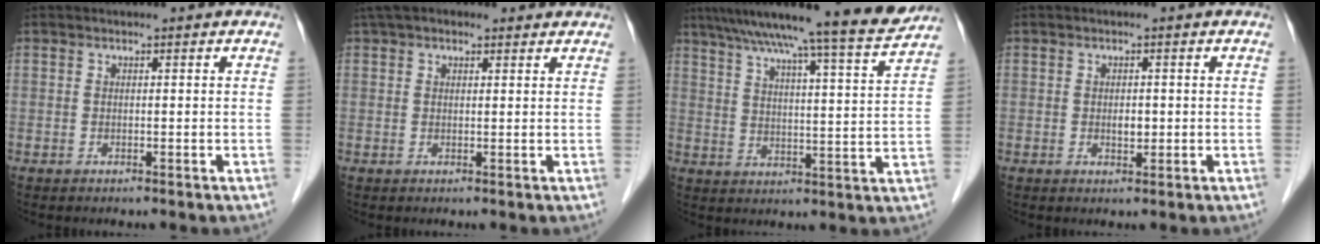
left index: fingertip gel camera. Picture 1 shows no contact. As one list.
[{"total": 6.0, "force": [4.4, 3.0, 2.8], "torque": [-0.046, 0.041, 0.071]}, {"total": 18.2, "force": [15.8, -0.5, 9.2], "torque": [-0.140, -0.007, 0.217]}, {"total": 1.6, "force": [-0.1, 1.0, 1.3], "torque": [-0.023, 0.000, 0.001]}]